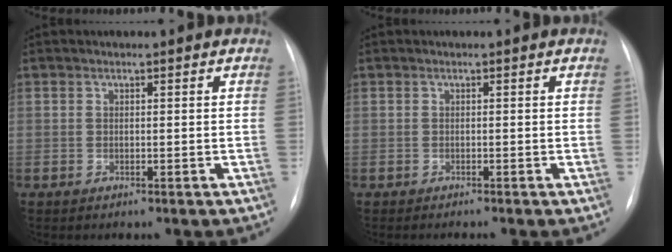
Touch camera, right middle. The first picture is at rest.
{"total": 1.1, "force": [-0.9, -0.2, 0.6], "torque": [-0.005, 0.001, -0.014]}